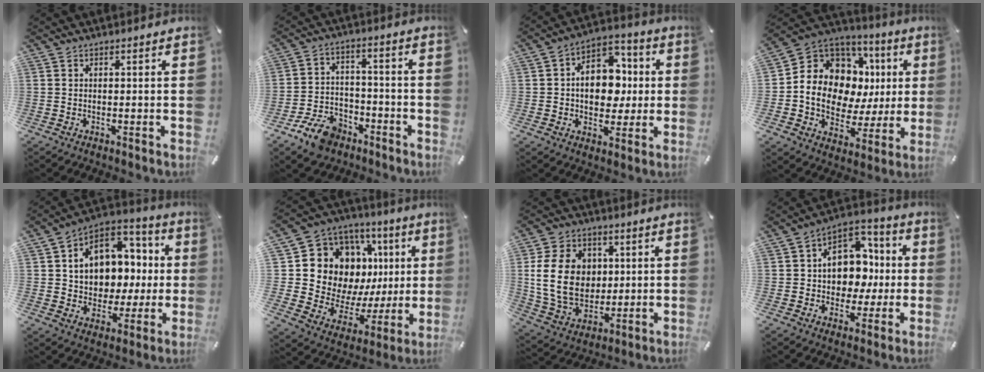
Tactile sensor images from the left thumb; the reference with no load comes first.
{"total": 10.1, "force": [-6.7, 6.2, 4.1], "torque": [-0.073, 0.050, -0.120]}
{"total": 12.4, "force": [-0.3, 9.4, 8.0], "torque": [-0.128, 0.004, -0.004]}
{"total": 13.2, "force": [2.6, 10.8, 7.2], "torque": [-0.125, -0.041, 0.049]}
{"total": 12.5, "force": [1.4, 10.9, 6.0], "torque": [-0.093, -0.022, 0.035]}
{"total": 17.8, "force": [6.7, 13.7, 9.2], "torque": [-0.147, -0.057, 0.144]}
{"total": 15.6, "force": [2.1, 12.6, 9.0], "torque": [-0.193, 0.008, 0.041]}
{"total": 12.1, "force": [0.1, 10.5, 5.9], "torque": [-0.075, -0.005, 0.010]}